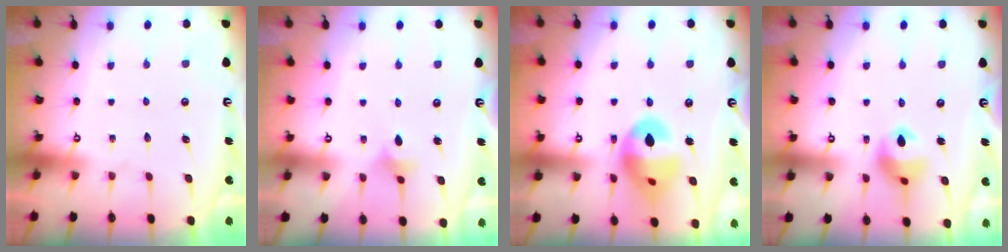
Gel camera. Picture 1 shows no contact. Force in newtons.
{"total": 3.6, "press": 3.6, "slide": 0.5}
{"total": 15.0, "press": 14.9, "slide": 1.9}
{"total": 10.3, "press": 10.2, "slide": 1.3}